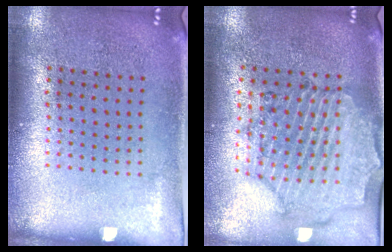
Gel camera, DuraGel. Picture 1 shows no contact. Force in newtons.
{"total": 1.6, "press": 1.6, "slide": 0.3}